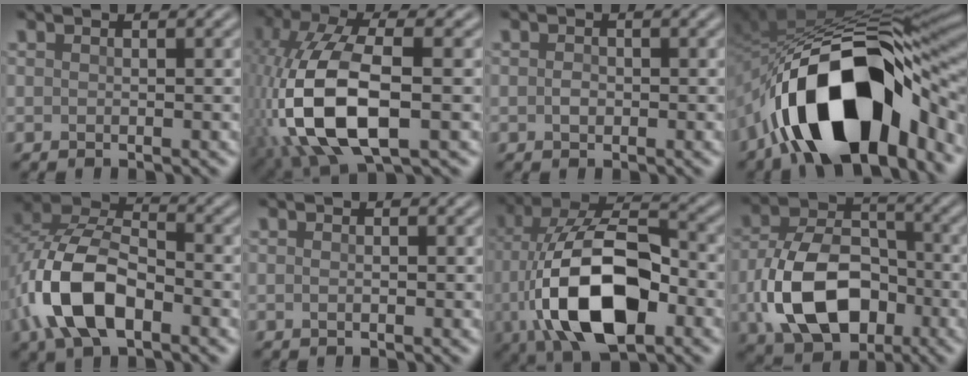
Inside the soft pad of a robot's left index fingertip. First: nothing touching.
{"total": 12.1, "force": [-2.7, 5.9, 10.2], "torque": [-0.232, -0.002, -0.054]}
{"total": 0.8, "force": [-0.1, 0.6, 0.5], "torque": [-0.012, 0.001, -0.003]}
{"total": 16.6, "force": [-7.2, 7.9, 12.7], "torque": [-0.197, -0.001, -0.123]}
{"total": 9.6, "force": [-3.6, 5.3, 7.1], "torque": [-0.153, 0.010, -0.081]}
{"total": 0.6, "force": [-0.1, 0.2, 0.5], "torque": [-0.010, 0.000, -0.003]}
{"total": 13.6, "force": [-3.5, 7.0, 11.1], "torque": [-0.213, -0.004, -0.070]}
{"total": 11.0, "force": [-3.2, 7.3, 7.5], "torque": [-0.154, -0.005, -0.061]}